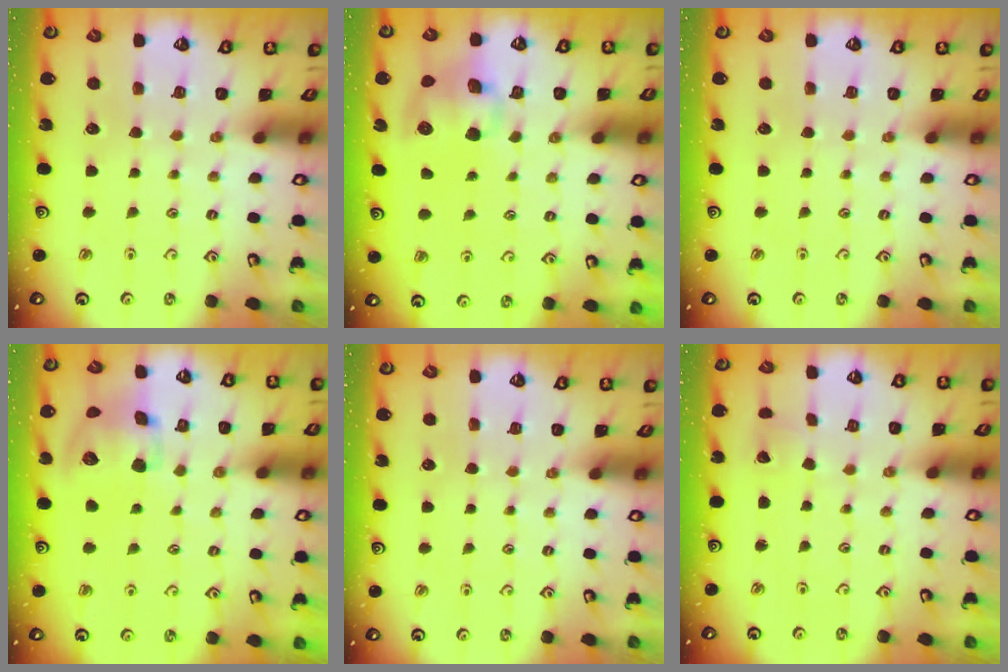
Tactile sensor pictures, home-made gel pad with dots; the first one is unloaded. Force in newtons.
{"total": 9.4, "press": 9.3, "slide": 1.8}
{"total": 0.0}
{"total": 14.4, "press": 14.2, "slide": 2.1}
{"total": 0.0}
{"total": 3.2, "press": 3.2, "slide": 0.3}